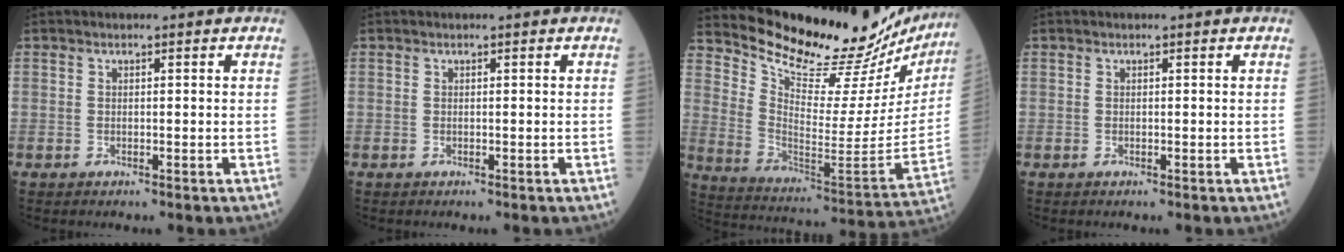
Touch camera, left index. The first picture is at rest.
{"total": 0.0}
{"total": 27.0, "force": [25.3, 5.0, 8.0], "torque": [-0.134, -0.115, 0.341]}
{"total": 0.0}